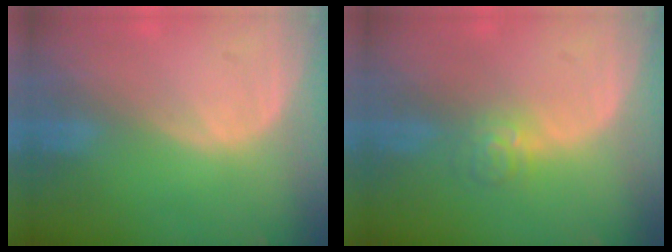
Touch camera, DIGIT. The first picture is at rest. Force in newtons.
{"total": 3.6, "press": 3.4, "slide": 1.2}